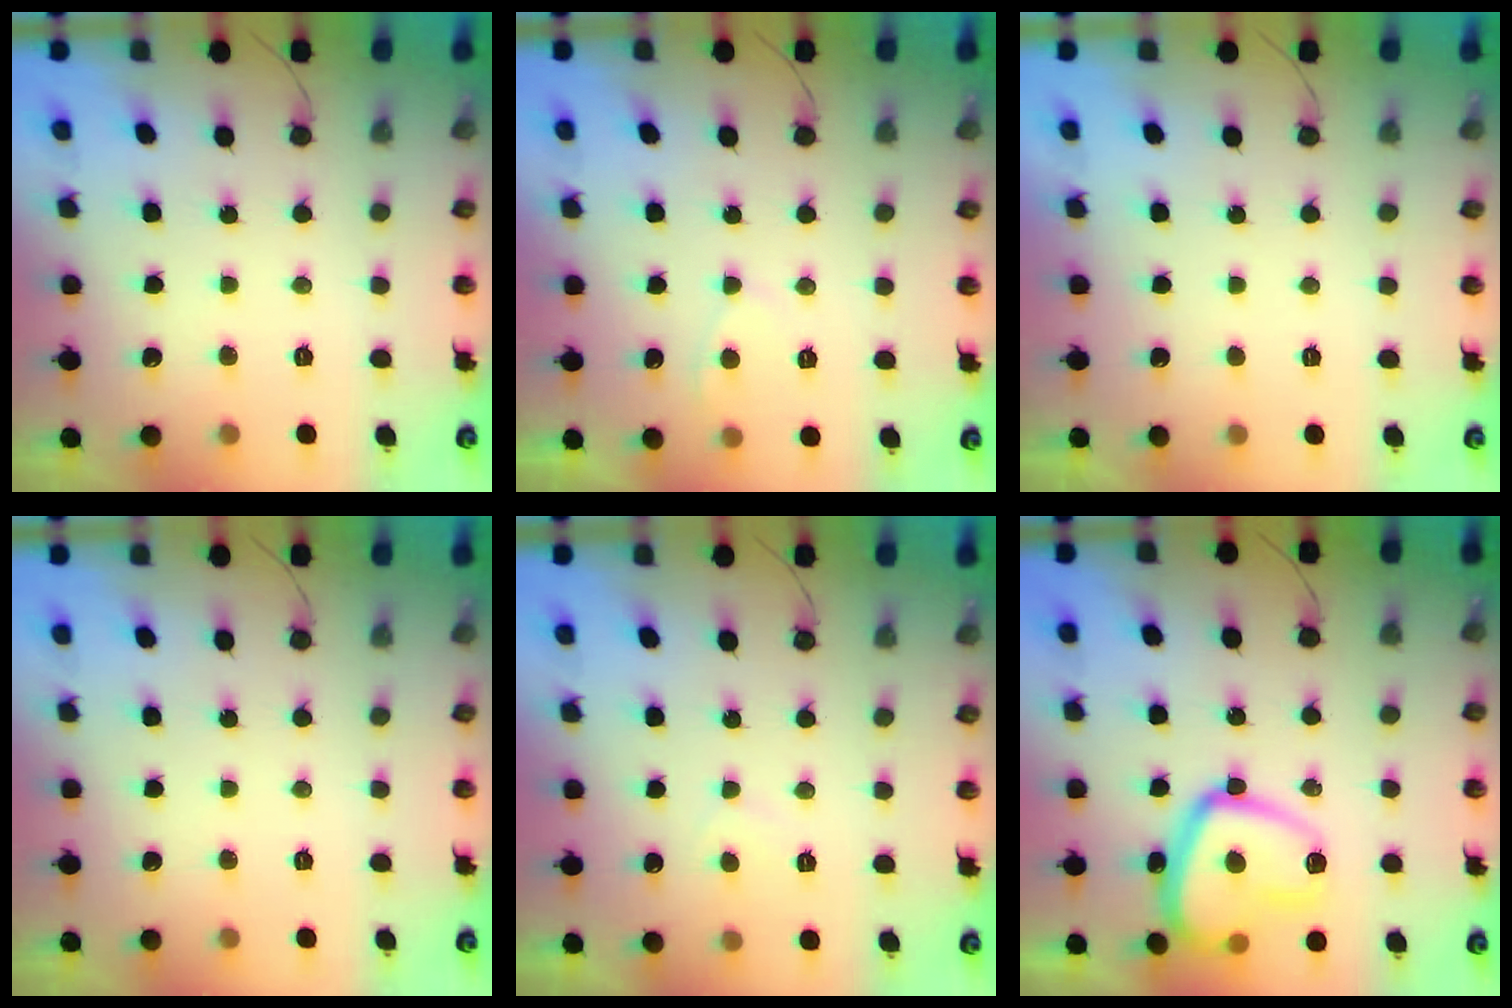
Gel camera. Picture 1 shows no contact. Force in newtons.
{"total": 3.5, "press": 3.4, "slide": 0.5}
{"total": 2.2, "press": 2.2, "slide": 0.3}
{"total": 0.0}
{"total": 3.0, "press": 3.0, "slide": 0.5}
{"total": 18.3, "press": 18.3, "slide": 1.6}